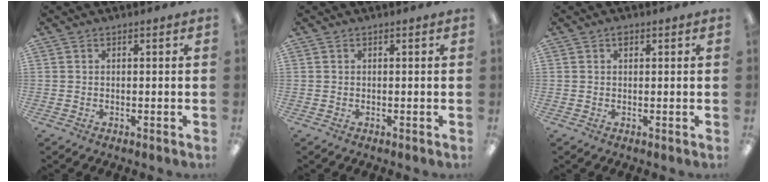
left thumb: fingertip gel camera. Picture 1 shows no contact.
{"total": 0.0}
{"total": 1.2, "force": [0.6, 0.7, 0.8], "torque": [-0.010, 0.000, 0.008]}